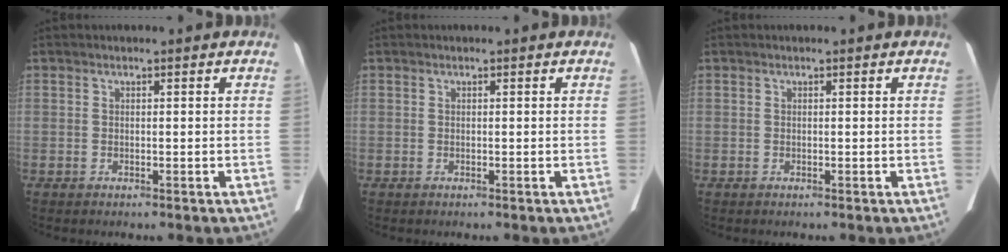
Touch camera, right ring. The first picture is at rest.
{"total": 0.0}
{"total": 0.0}